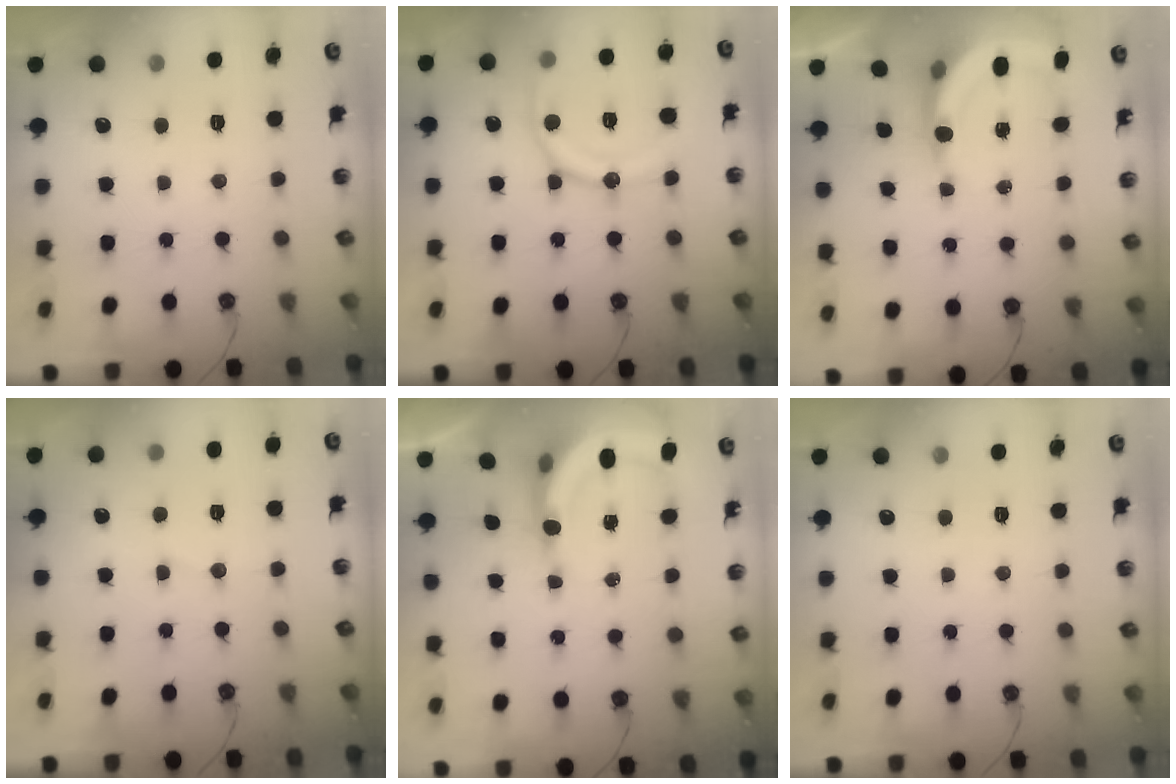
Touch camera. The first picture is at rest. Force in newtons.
{"total": 13.8, "press": 13.7, "slide": 1.6}
{"total": 5.5, "press": 5.5, "slide": 0.9}
{"total": 3.5, "press": 3.4, "slide": 0.7}
{"total": 5.9, "press": 5.9, "slide": 0.4}
{"total": 0.0}